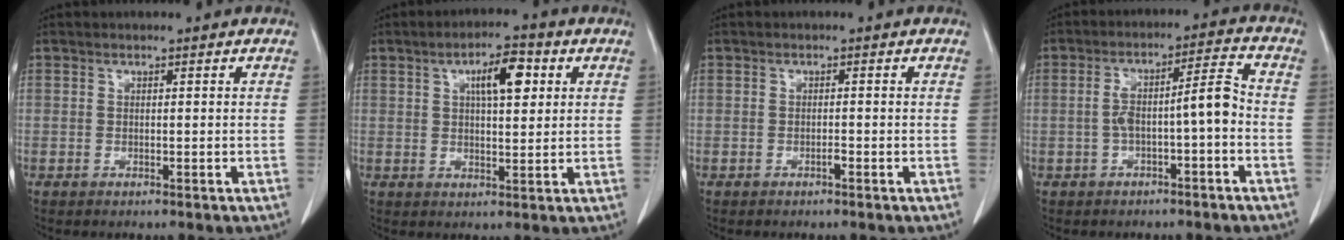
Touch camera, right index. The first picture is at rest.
{"total": 6.9, "force": [2.5, 2.2, 6.0], "torque": [-0.099, 0.011, 0.039]}
{"total": 0.6, "force": [-0.4, 0.1, 0.5], "torque": [-0.009, 0.001, -0.007]}
{"total": 7.2, "force": [-1.6, 0.9, 6.9], "torque": [-0.122, 0.033, -0.024]}